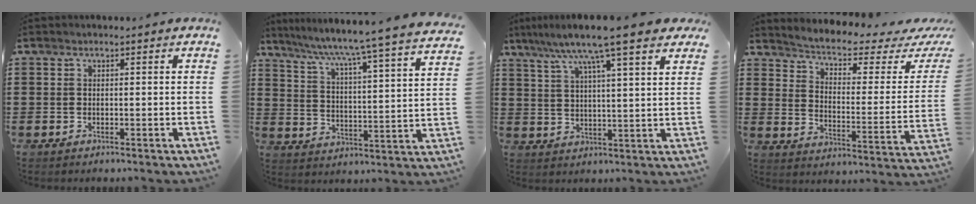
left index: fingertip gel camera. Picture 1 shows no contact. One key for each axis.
{"total": 5.9, "fx": 5.0, "fy": -1.4, "fz": 2.7, "tx": -0.073, "ty": -0.052, "tz": 0.073}
{"total": 9.4, "fx": 7.1, "fy": 0.5, "fz": 6.1, "tx": -0.133, "ty": -0.026, "tz": 0.116}
{"total": 2.9, "fx": 2.2, "fy": 0.3, "fz": 1.9, "tx": -0.052, "ty": -0.025, "tz": 0.026}